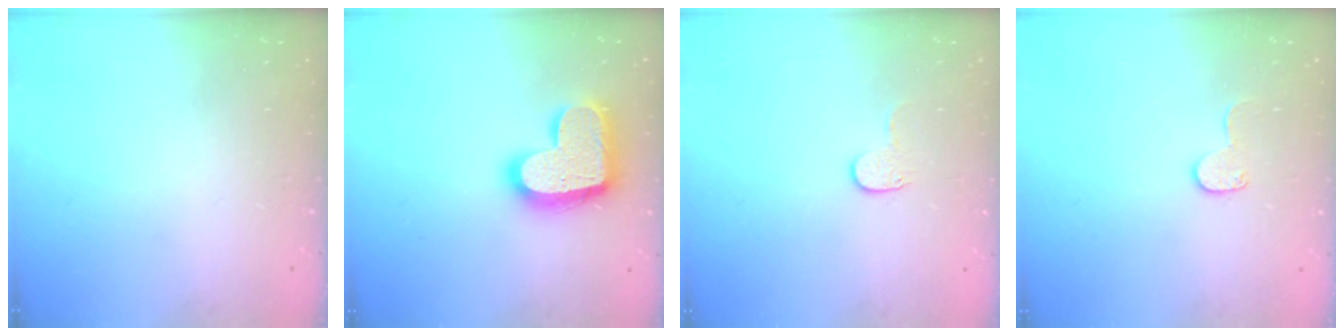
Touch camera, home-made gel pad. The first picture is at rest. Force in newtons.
{"total": 18.7, "press": 18.6, "slide": 1.1}
{"total": 4.7, "press": 4.7, "slide": 0.5}
{"total": 8.4, "press": 8.4, "slide": 0.5}